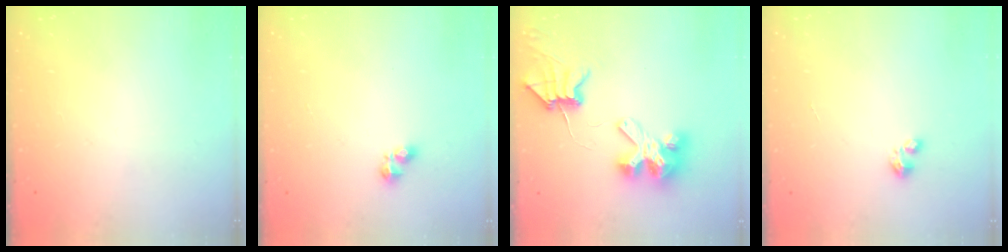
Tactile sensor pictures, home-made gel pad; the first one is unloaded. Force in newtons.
{"total": 4.3, "press": 4.3, "slide": 0.7}
{"total": 8.3, "press": 8.2, "slide": 0.7}
{"total": 2.5, "press": 2.4, "slide": 0.4}